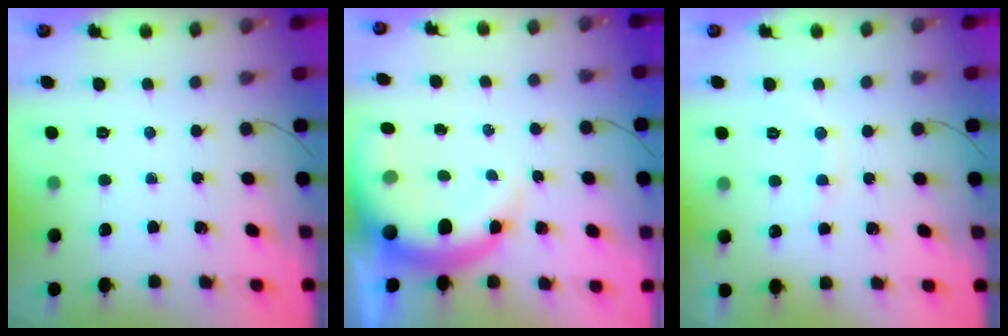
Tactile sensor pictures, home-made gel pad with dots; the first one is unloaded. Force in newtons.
{"total": 12.2, "press": 11.9, "slide": 2.7}
{"total": 7.7, "press": 7.6, "slide": 1.4}